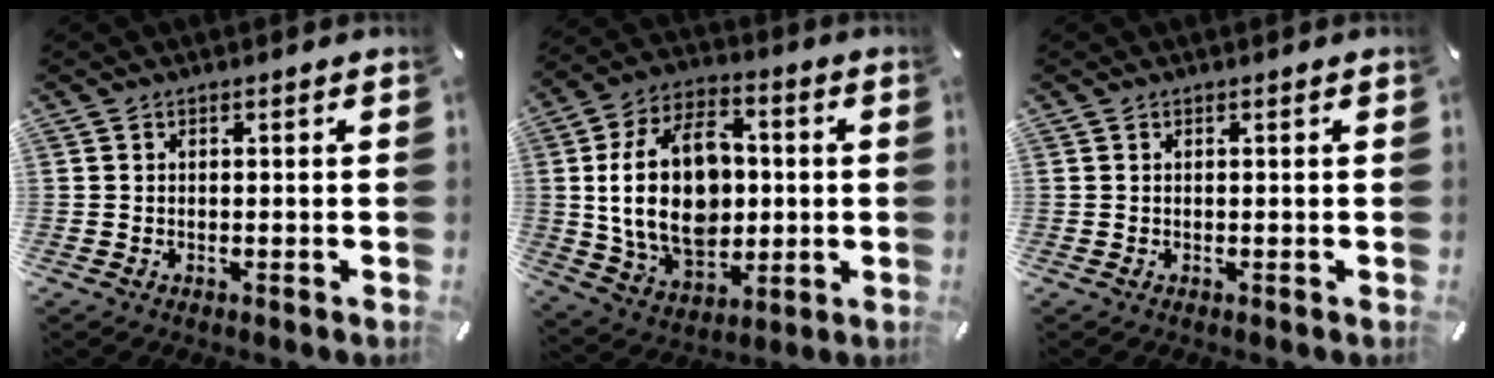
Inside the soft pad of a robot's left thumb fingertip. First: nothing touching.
{"total": 21.4, "force": [0.5, 15.4, 14.8], "torque": [-0.289, 0.005, 0.009]}
{"total": 0.0}